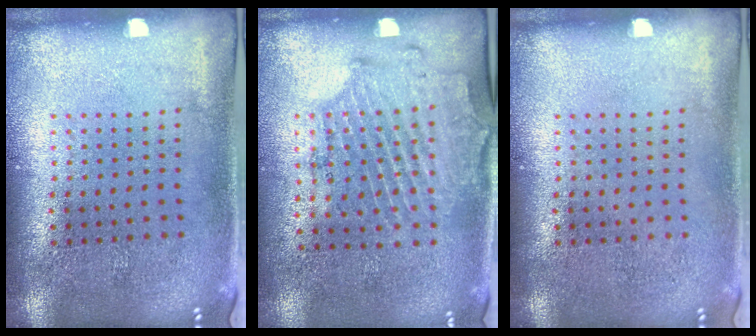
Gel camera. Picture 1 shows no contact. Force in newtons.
{"total": 1.7, "press": 1.4, "slide": 0.9}
{"total": 0.0}